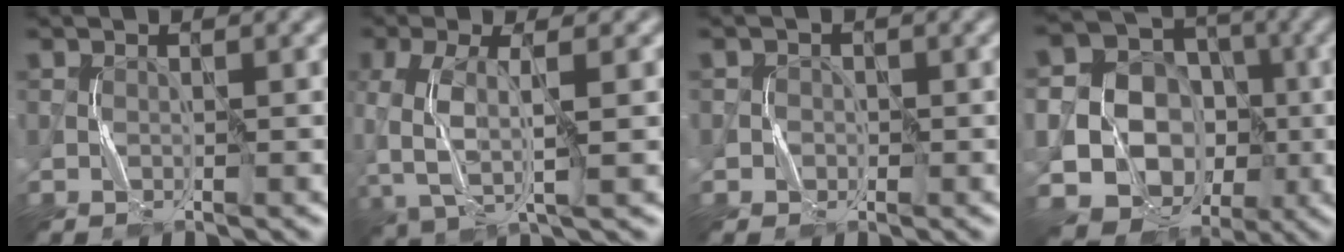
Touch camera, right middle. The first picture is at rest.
{"total": 5.6, "force": [-0.7, 2.3, 5.0], "torque": [-0.127, -0.006, -0.010]}
{"total": 1.6, "force": [-0.2, 1.5, 0.2], "torque": [0.012, 0.005, -0.014]}
{"total": 20.1, "force": [-5.0, 18.2, 7.1], "torque": [-0.173, -0.028, -0.098]}